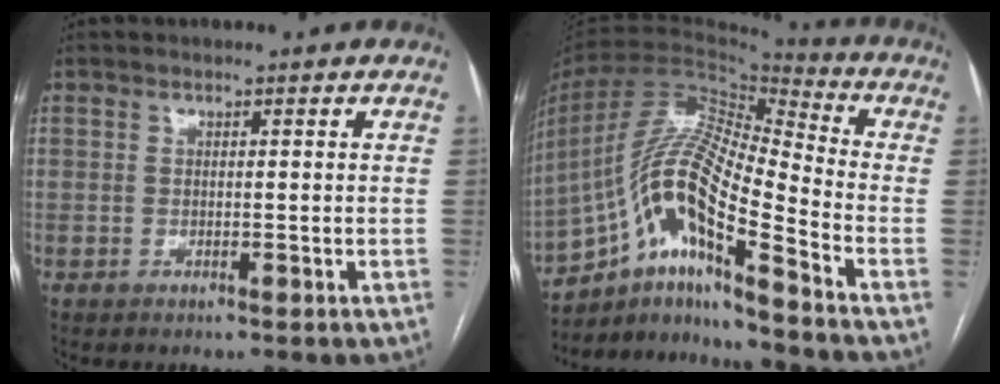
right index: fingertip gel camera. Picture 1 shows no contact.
{"total": 17.1, "force": [-9.9, 1.4, 13.9], "torque": [-0.275, 0.006, -0.177]}